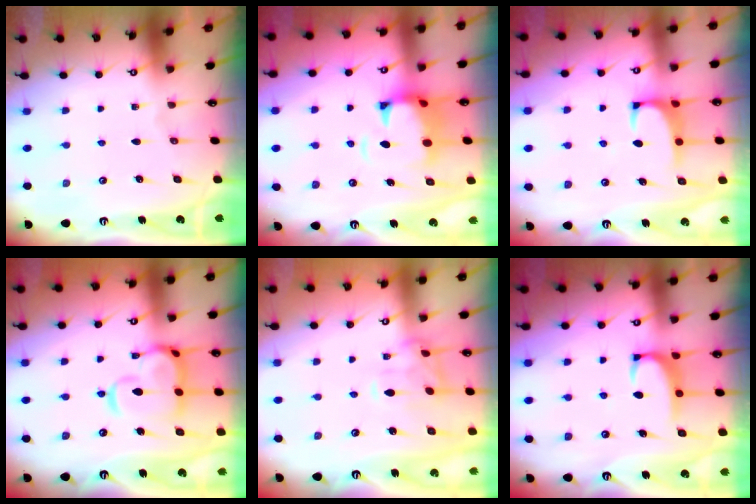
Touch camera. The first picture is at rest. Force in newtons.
{"total": 3.1, "press": 2.8, "slide": 1.3}
{"total": 0.9, "press": 0.6, "slide": 0.6}
{"total": 7.3, "press": 7.1, "slide": 1.5}
{"total": 1.3, "press": 1.2, "slide": 0.4}
{"total": 2.3, "press": 2.2, "slide": 0.6}